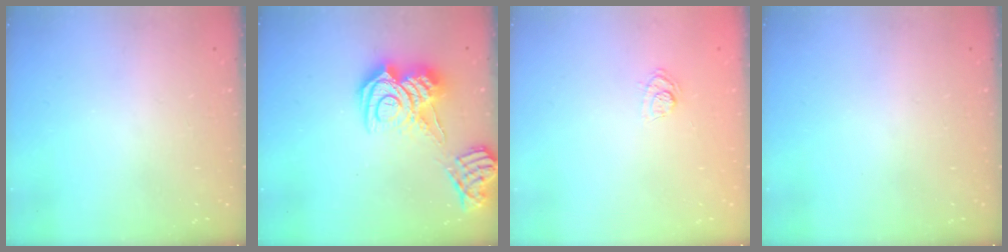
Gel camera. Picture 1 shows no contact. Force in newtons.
{"total": 15.0, "press": 14.9, "slide": 1.8}
{"total": 6.2, "press": 6.0, "slide": 1.6}
{"total": 0.0}